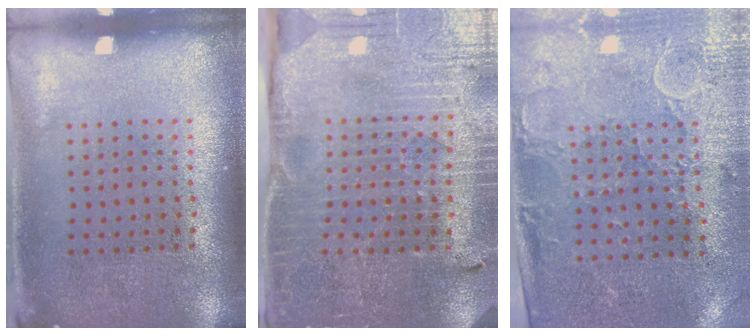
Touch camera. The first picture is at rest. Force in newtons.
{"total": 3.5, "press": 3.4, "slide": 0.4}
{"total": 2.9, "press": 2.5, "slide": 1.5}